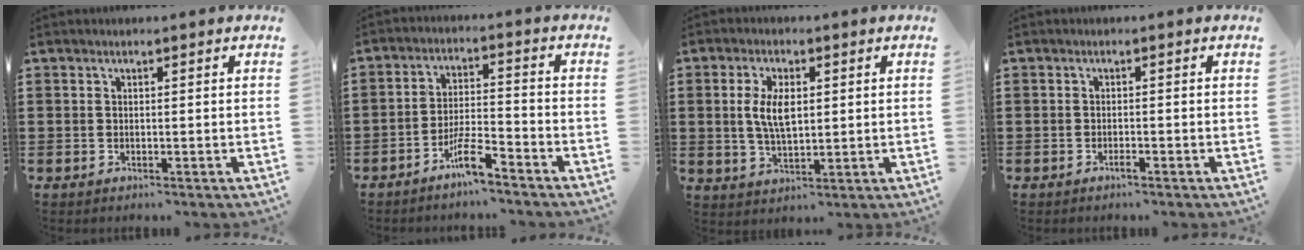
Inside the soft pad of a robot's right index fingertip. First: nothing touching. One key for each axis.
{"total": 5.9, "fx": -4.3, "fy": 0.9, "fz": 3.9, "tx": -0.086, "ty": -0.001, "tz": -0.084}
{"total": 6.0, "fx": 0.8, "fy": 2.9, "fz": 5.2, "tx": -0.113, "ty": 0.008, "tz": 0.010}
{"total": 1.1, "fx": -0.8, "fy": 0.1, "fz": 0.7, "tx": -0.015, "ty": -0.004, "tz": -0.013}